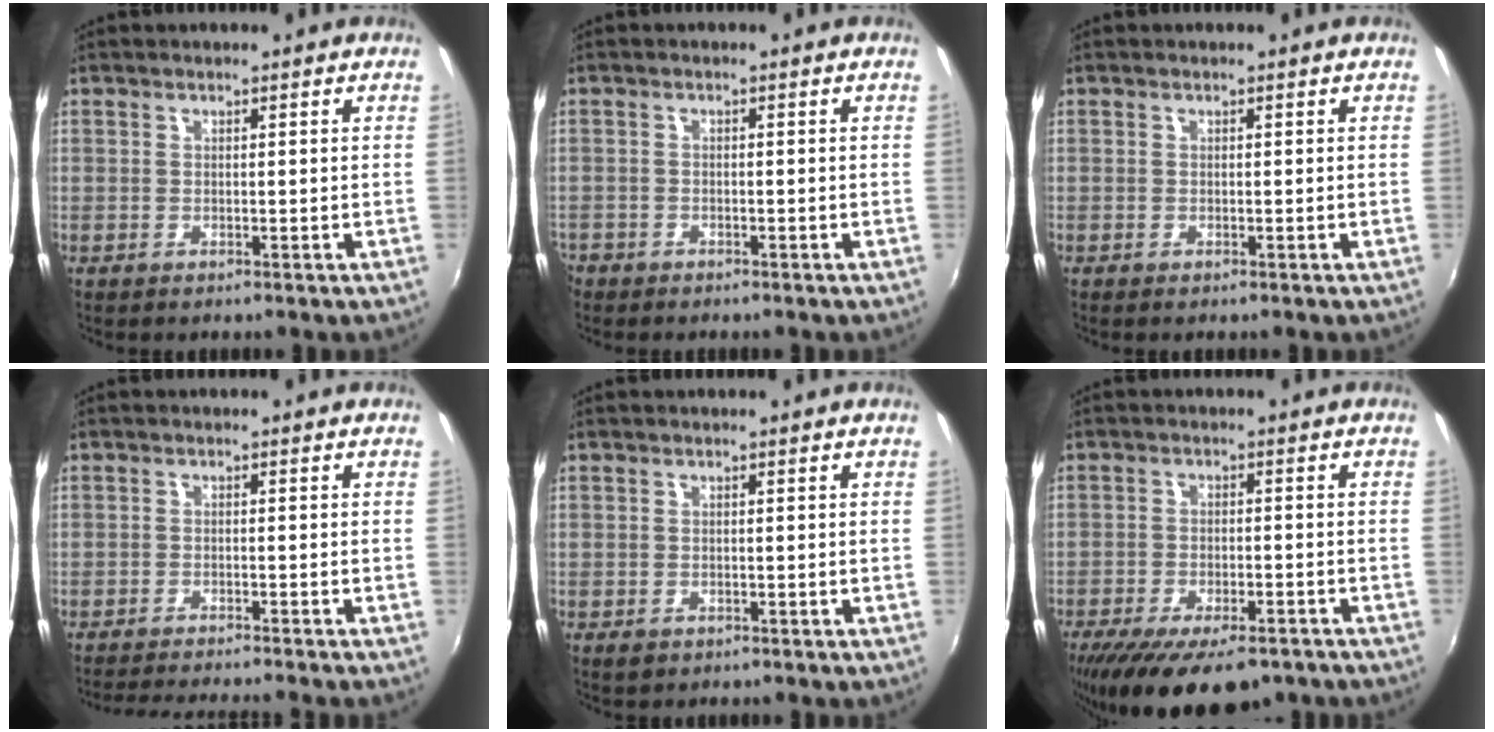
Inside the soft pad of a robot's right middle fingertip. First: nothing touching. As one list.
[{"total": 2.7, "force": [-2.1, 1.7, 0.4], "torque": [-0.022, -0.004, -0.042]}, {"total": 0.0}, {"total": 7.1, "force": [-6.5, -0.8, 2.7], "torque": [-0.065, -0.013, -0.102]}, {"total": 1.8, "force": [-1.0, 1.3, 0.7], "torque": [-0.015, -0.004, -0.014]}, {"total": 16.9, "force": [-12.1, 6.2, 10.0], "torque": [-0.201, -0.046, -0.179]}]